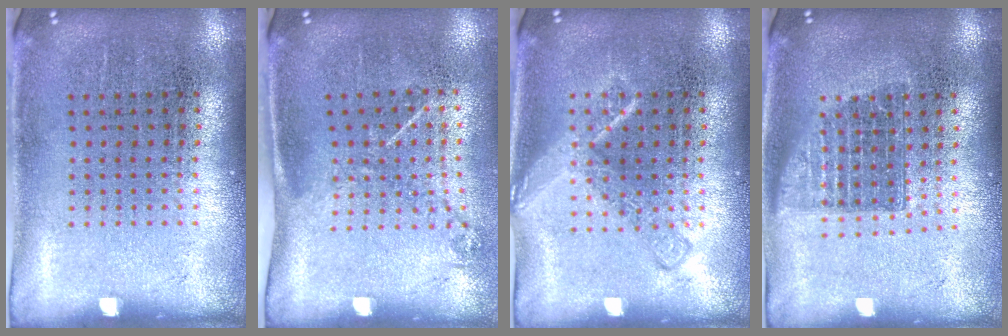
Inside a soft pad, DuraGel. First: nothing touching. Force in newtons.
{"total": 1.2, "press": 0.9, "slide": 0.8}
{"total": 1.7, "press": 1.7, "slide": 0.3}
{"total": 1.4, "press": 1.1, "slide": 0.8}